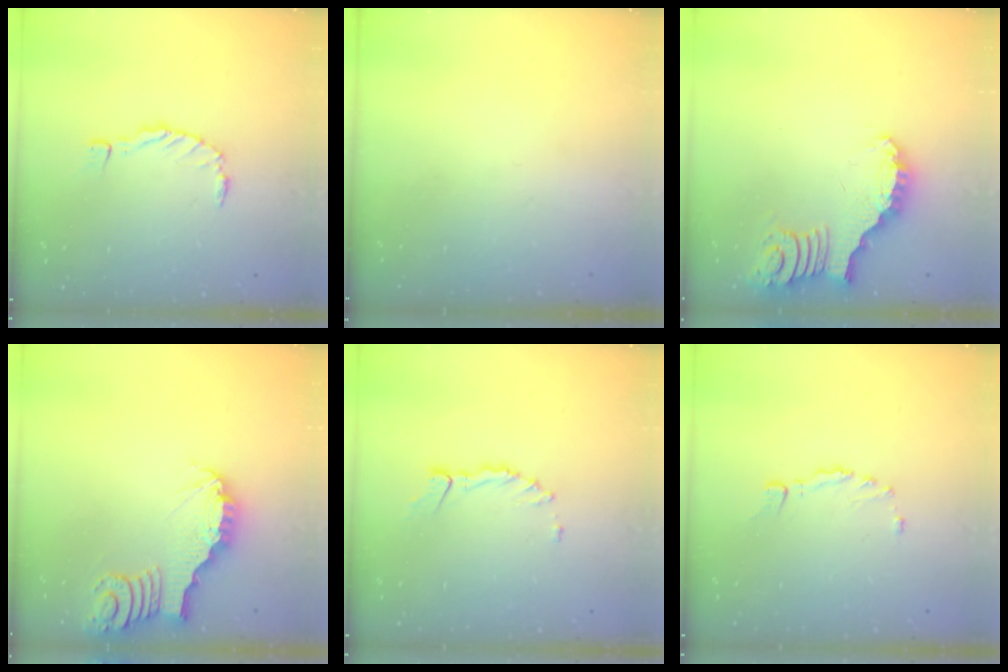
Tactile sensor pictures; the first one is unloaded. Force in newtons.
{"total": 0.0}
{"total": 2.7, "press": 2.7, "slide": 0.1}
{"total": 3.6, "press": 3.6, "slide": 0.4}
{"total": 2.4, "press": 2.4, "slide": 0.3}
{"total": 1.5, "press": 1.4, "slide": 0.4}